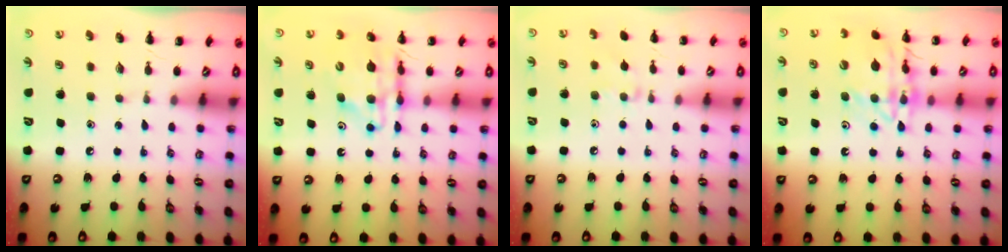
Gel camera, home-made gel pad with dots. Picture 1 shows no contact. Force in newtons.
{"total": 13.3, "press": 12.8, "slide": 3.6}
{"total": 6.6, "press": 6.2, "slide": 2.2}
{"total": 16.3, "press": 16.3, "slide": 1.1}